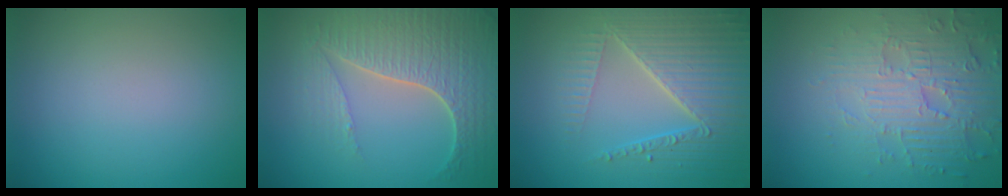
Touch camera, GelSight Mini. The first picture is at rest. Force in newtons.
{"total": 6.6, "press": 5.1, "slide": 4.2}
{"total": 6.2, "press": 5.0, "slide": 3.7}
{"total": 4.5, "press": 4.4, "slide": 0.6}